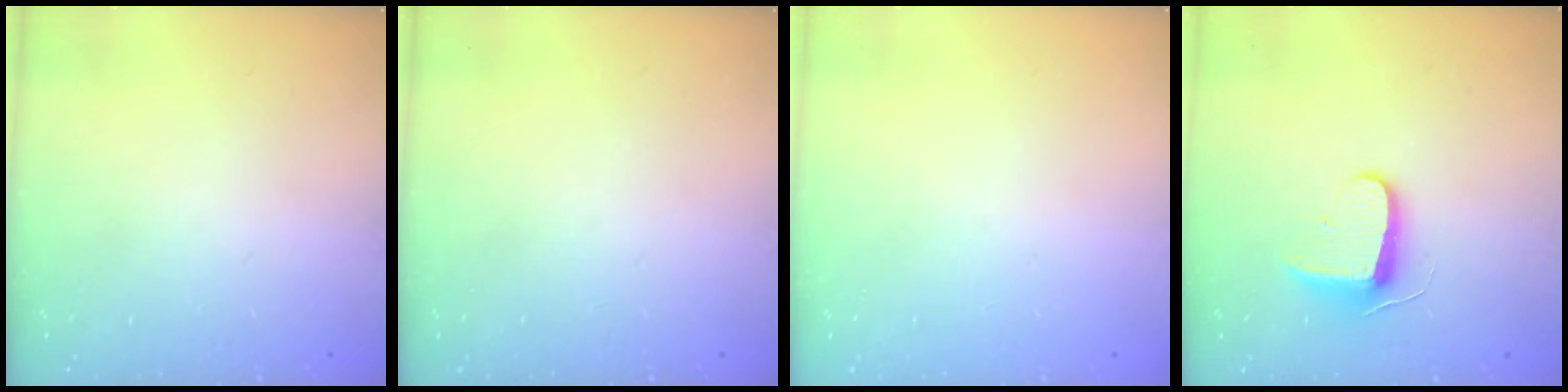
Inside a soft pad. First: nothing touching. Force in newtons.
{"total": 0.0}
{"total": 0.0}
{"total": 9.4, "press": 9.3, "slide": 0.9}